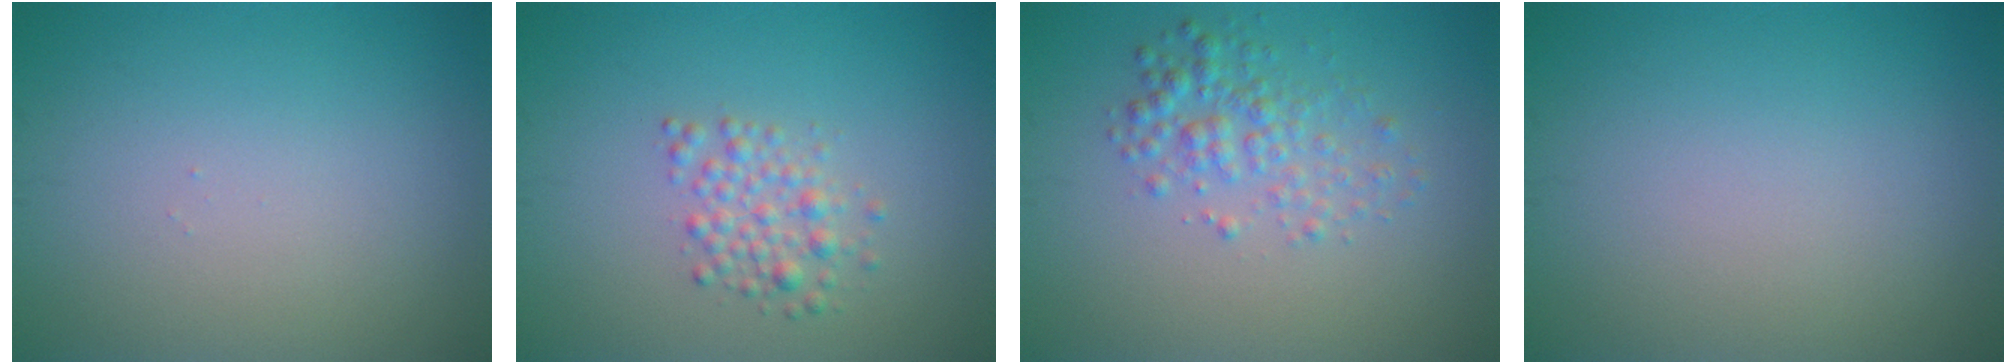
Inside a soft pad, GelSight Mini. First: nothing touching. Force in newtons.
{"total": 2.3, "press": 2.3, "slide": 0.0}
{"total": 2.8, "press": 2.8, "slide": 0.0}
{"total": 0.0}